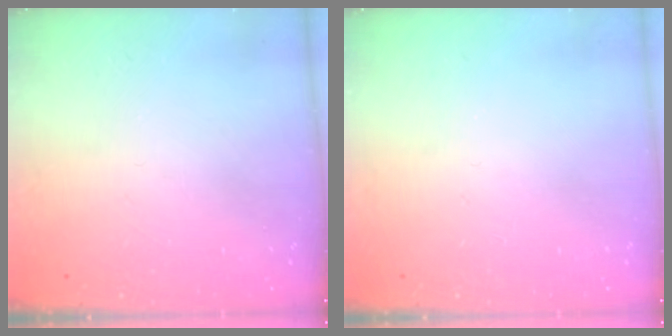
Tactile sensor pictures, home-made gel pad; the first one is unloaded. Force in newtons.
{"total": 0.0}